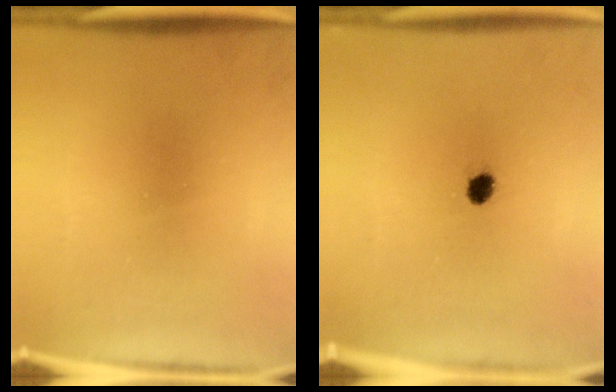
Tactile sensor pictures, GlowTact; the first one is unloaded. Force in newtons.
{"total": 2.4}